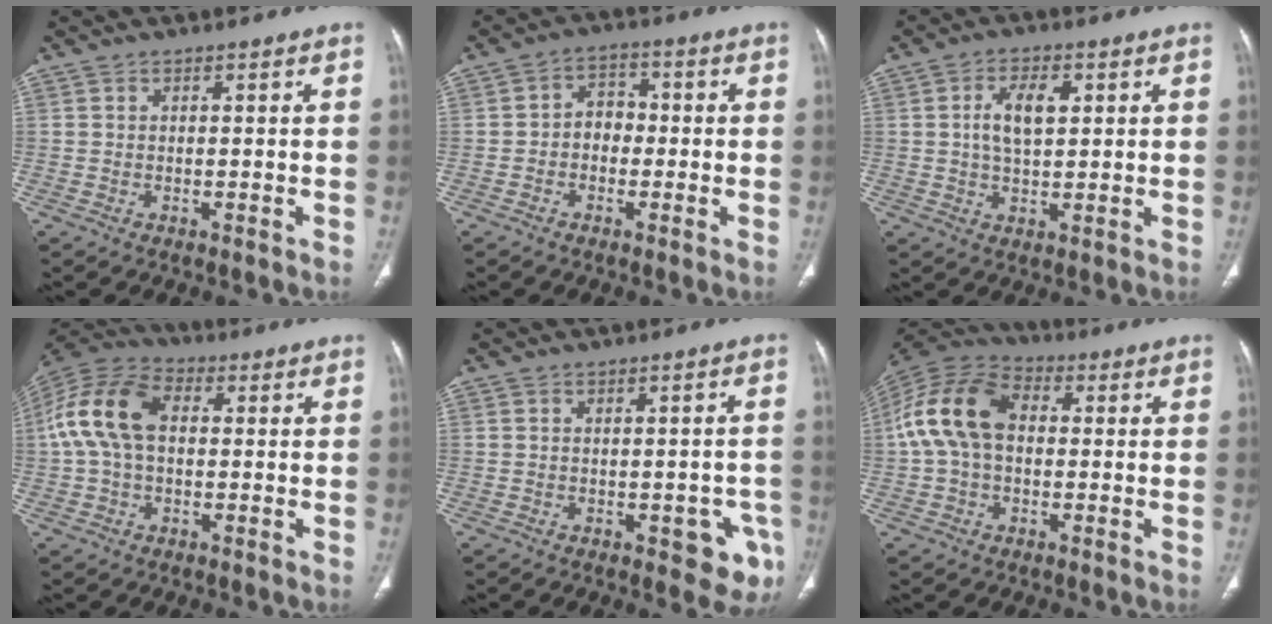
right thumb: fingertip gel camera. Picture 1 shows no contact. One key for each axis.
{"total": 4.7, "fx": -0.9, "fy": 3.8, "fz": 2.6, "tx": -0.013, "ty": 0.022, "tz": -0.027}
{"total": 6.6, "fx": 1.5, "fy": 3.6, "fz": 5.3, "tx": -0.092, "ty": 0.001, "tz": 0.027}
{"total": 13.1, "fx": 1.2, "fy": 8.5, "fz": 9.9, "tx": -0.204, "ty": 0.035, "tz": 0.014}
{"total": 7.1, "fx": -2.8, "fy": 3.4, "fz": 5.5, "tx": -0.040, "ty": 0.009, "tz": -0.026}
{"total": 13.9, "fx": 0.9, "fy": 9.4, "fz": 10.2, "tx": -0.199, "ty": 0.036, "tz": 0.005}